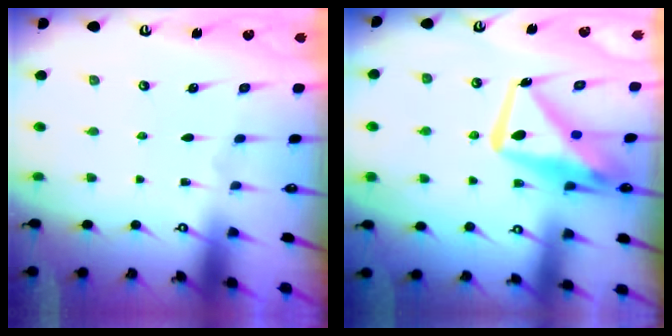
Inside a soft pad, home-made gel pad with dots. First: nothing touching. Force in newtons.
{"total": 14.9, "press": 14.9, "slide": 1.4}